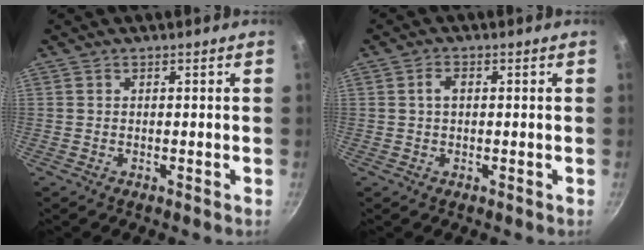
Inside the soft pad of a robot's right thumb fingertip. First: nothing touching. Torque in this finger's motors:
{"motor_torque": [0.03, 0.22, 0.46, -0.12, -0.03]}